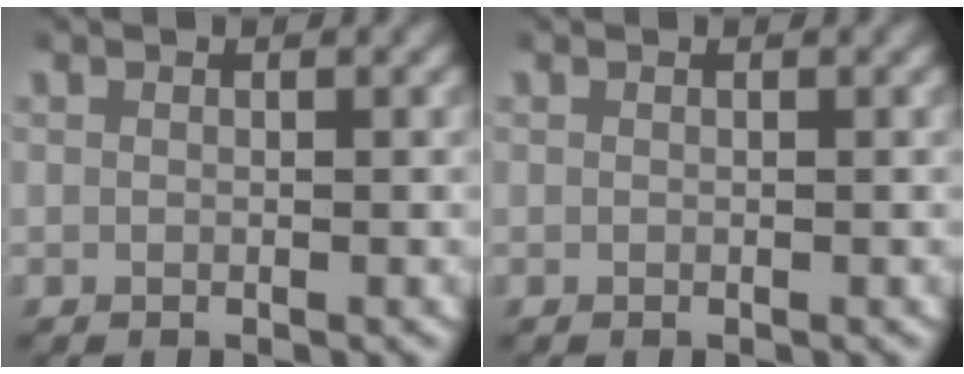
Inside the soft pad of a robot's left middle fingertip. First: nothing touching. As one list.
[{"total": 0.0}]